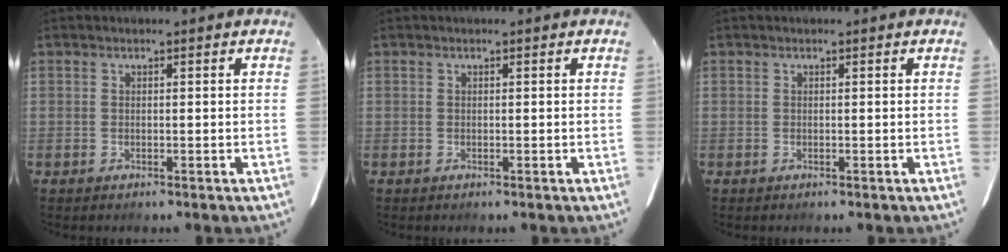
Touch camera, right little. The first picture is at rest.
{"total": 0.0}
{"total": 0.0}